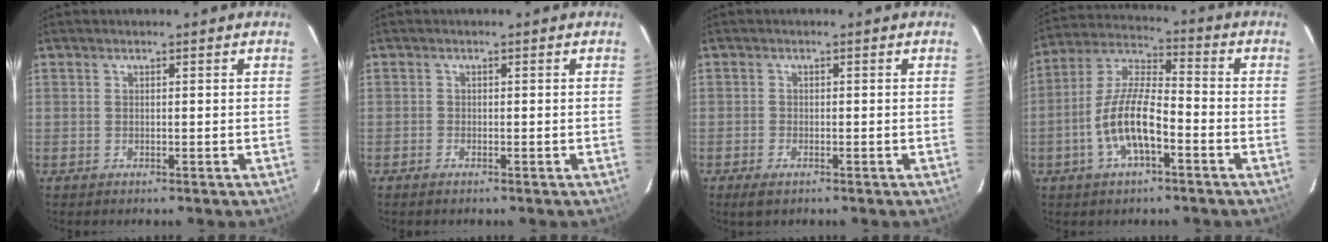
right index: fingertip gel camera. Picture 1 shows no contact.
{"total": 0.6, "force": [-0.5, 0.2, 0.0], "torque": [-0.002, 0.002, -0.012]}
{"total": 2.2, "force": [-1.5, 0.9, 1.2], "torque": [-0.030, -0.005, -0.030]}
{"total": 12.0, "force": [-4.6, 4.1, 10.4], "torque": [-0.218, 0.001, -0.087]}